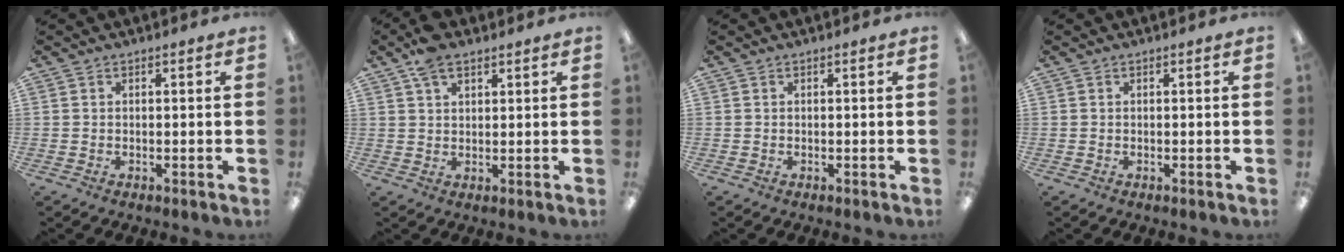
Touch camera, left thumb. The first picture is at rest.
{"total": 5.7, "force": [3.8, 2.7, 3.3], "torque": [-0.055, -0.009, 0.067]}
{"total": 0.0}
{"total": 0.0}